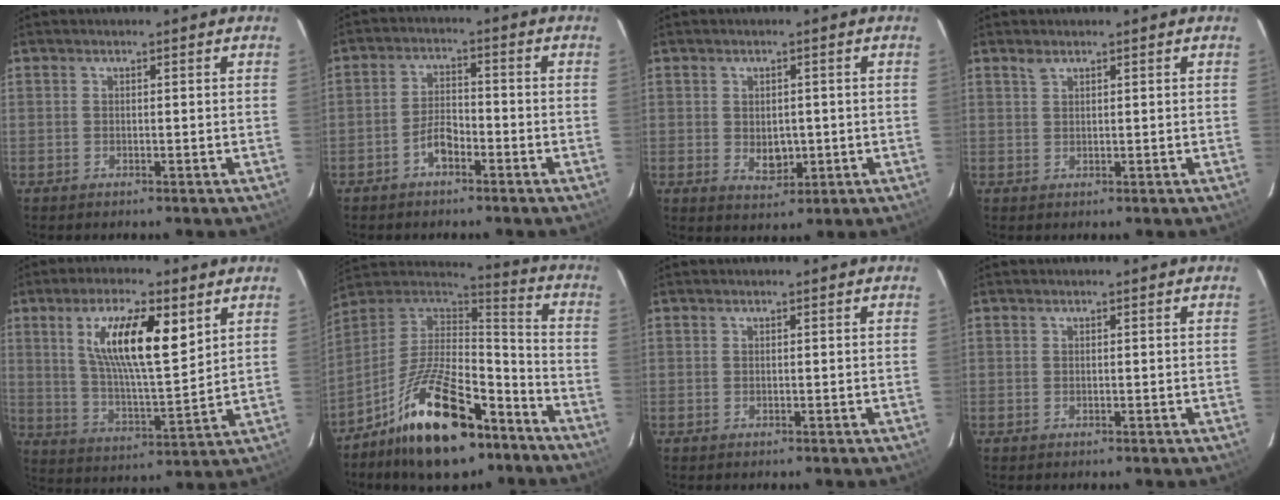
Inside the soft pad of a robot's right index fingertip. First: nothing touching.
{"total": 4.3, "force": [-2.8, 2.0, 2.6], "torque": [-0.059, 0.012, -0.051]}
{"total": 4.5, "force": [-0.5, 3.3, 2.9], "torque": [-0.046, -0.005, -0.002]}
{"total": 1.1, "force": [0.9, 0.4, 0.5], "torque": [-0.007, 0.003, 0.018]}
{"total": 14.8, "force": [6.3, 4.0, 12.7], "torque": [-0.225, 0.006, 0.114]}
{"total": 22.1, "force": [-13.2, 9.3, 15.2], "torque": [-0.279, 0.004, -0.215]}
{"total": 0.0}
{"total": 0.0}